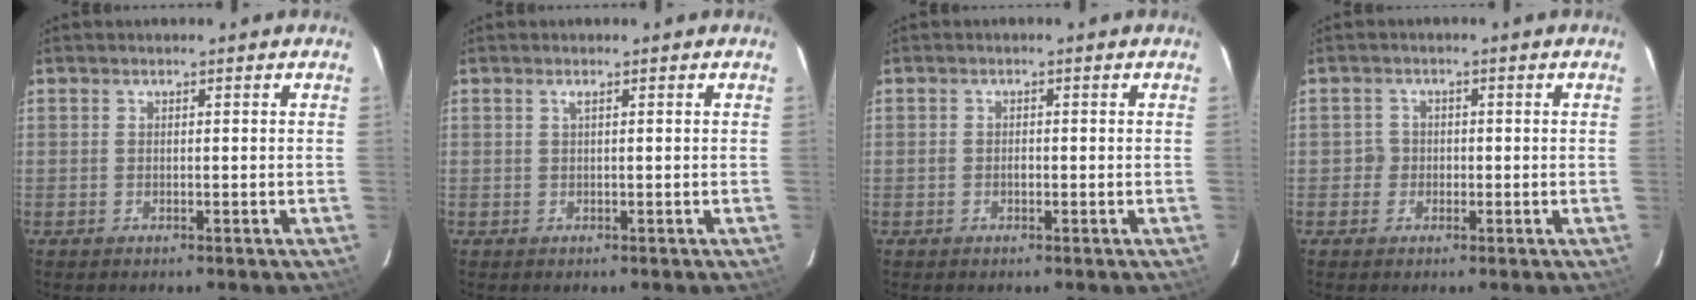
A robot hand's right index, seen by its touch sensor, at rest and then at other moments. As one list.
[{"total": 0.6, "force": [0.2, -0.2, 0.5], "torque": [-0.011, 0.001, 0.003]}, {"total": 0.9, "force": [-0.4, 0.7, 0.5], "torque": [-0.008, 0.002, -0.007]}, {"total": 2.3, "force": [-0.7, 2.1, -0.1], "torque": [0.005, 0.011, -0.013]}]